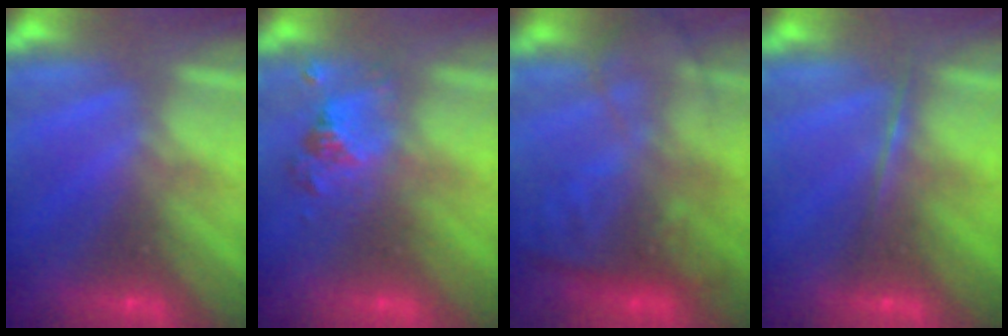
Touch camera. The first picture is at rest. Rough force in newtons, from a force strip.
{"total": 2.4}
{"total": 8.4}
{"total": 1.7}